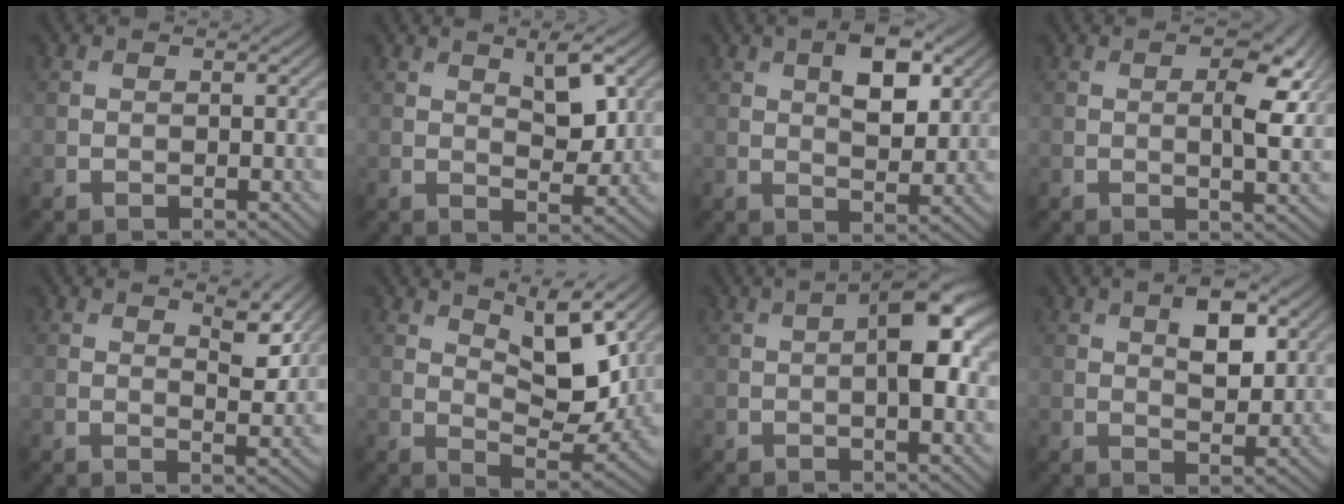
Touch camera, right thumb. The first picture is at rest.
{"total": 5.1, "force": [2.3, 2.1, 4.1], "torque": [-0.065, -0.009, 0.038]}
{"total": 7.2, "force": [2.8, 3.4, 5.6], "torque": [-0.091, 0.004, 0.042]}
{"total": 5.0, "force": [1.2, 1.8, 4.5], "torque": [-0.073, -0.002, 0.023]}
{"total": 3.8, "force": [2.4, 1.2, 2.7], "torque": [-0.051, -0.009, 0.039]}
{"total": 9.5, "force": [4.9, 3.4, 7.4], "torque": [-0.129, -0.007, 0.079]}
{"total": 7.8, "force": [0.8, 2.8, 7.3], "torque": [-0.114, 0.010, 0.010]}
{"total": 6.1, "force": [2.4, 2.8, 4.8], "torque": [-0.078, 0.000, 0.038]}